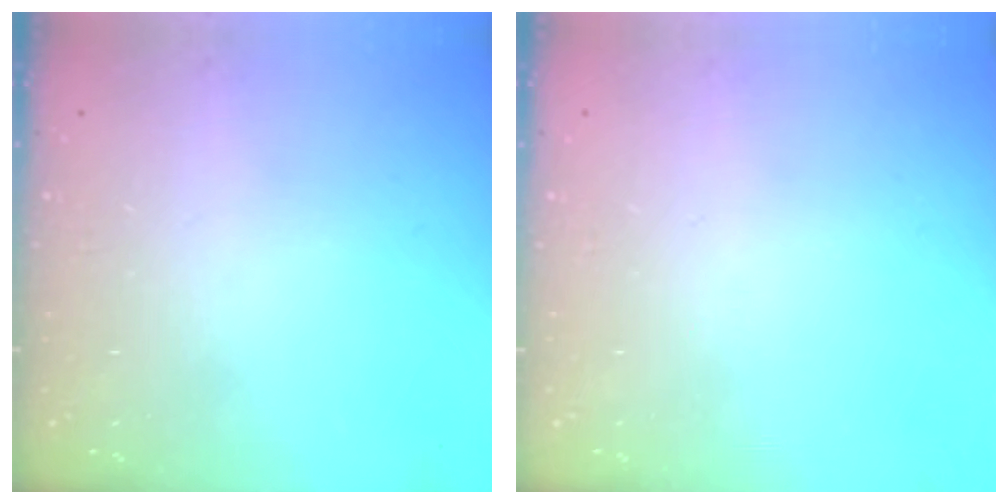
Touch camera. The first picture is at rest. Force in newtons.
{"total": 0.0}